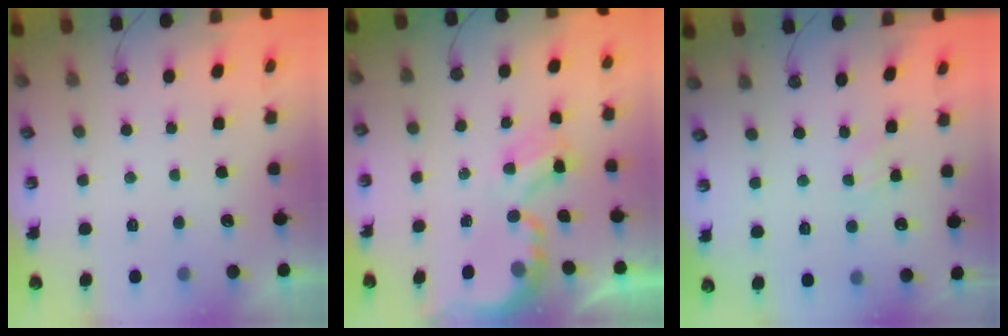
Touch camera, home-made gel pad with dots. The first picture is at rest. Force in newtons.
{"total": 3.9, "press": 3.9, "slide": 0.2}
{"total": 1.0, "press": 1.0, "slide": 0.2}